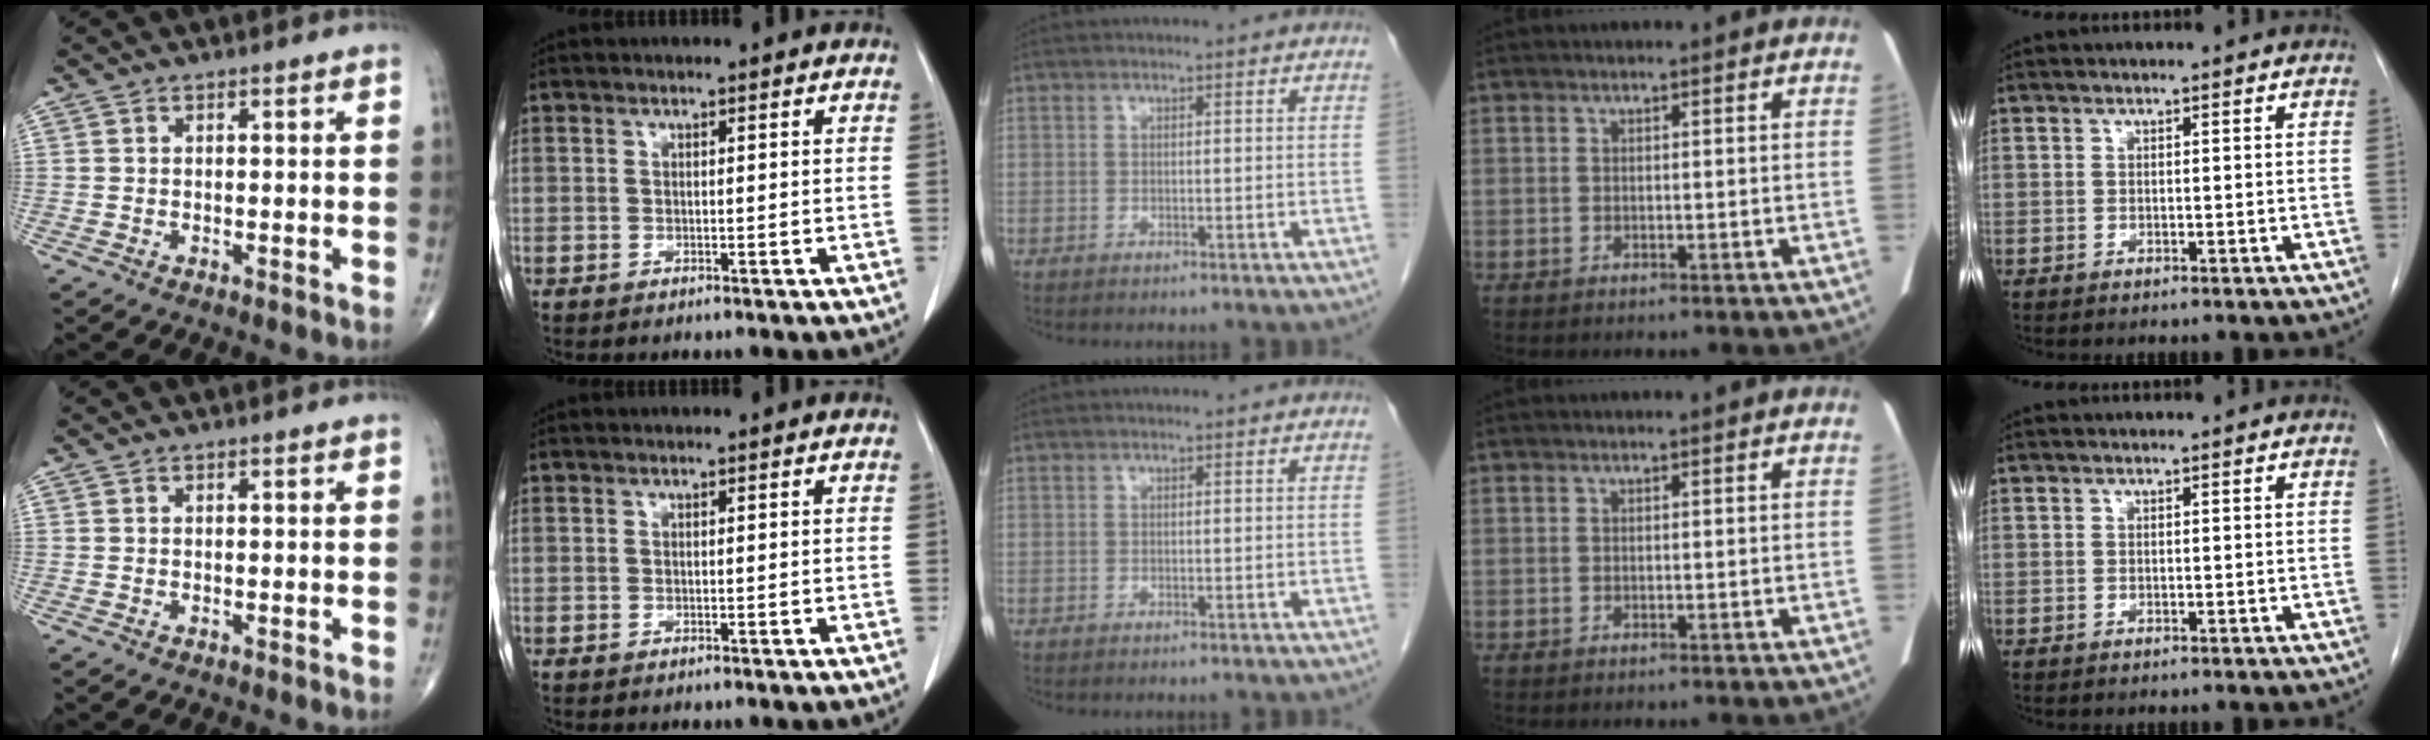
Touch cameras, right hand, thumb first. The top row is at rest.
{}